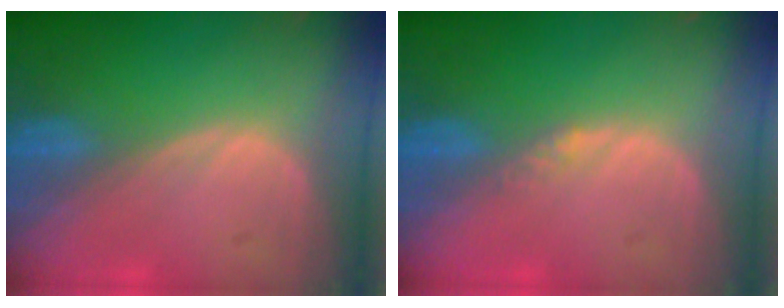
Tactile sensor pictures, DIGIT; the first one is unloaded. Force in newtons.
{"total": 1.4, "press": 1.1, "slide": 0.8}